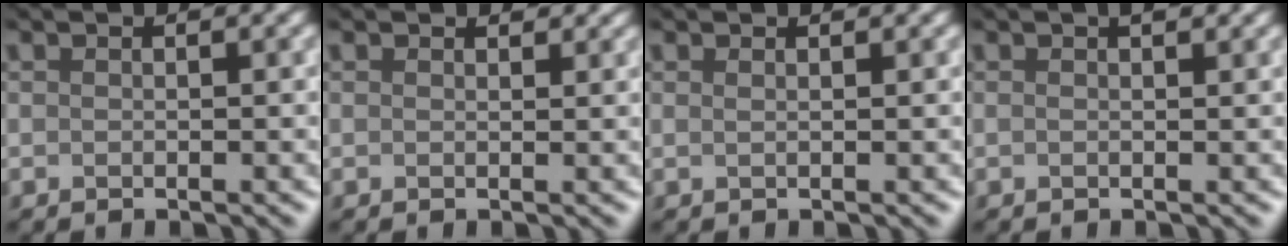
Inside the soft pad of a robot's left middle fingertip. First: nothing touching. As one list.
[{"total": 0.7, "force": [0.6, 0.2, 0.1], "torque": [0.001, 0.011, -0.001]}, {"total": 0.6, "force": [0.3, 0.2, 0.4], "torque": [-0.002, 0.003, -0.005]}, {"total": 1.5, "force": [0.7, 0.6, 1.1], "torque": [-0.001, 0.014, -0.004]}]